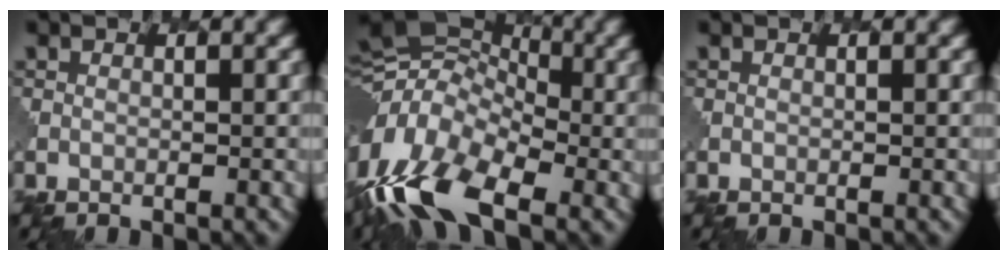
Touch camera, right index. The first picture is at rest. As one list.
[{"total": 14.9, "force": [-4.6, 8.3, 11.5], "torque": [-0.239, 0.005, -0.093]}, {"total": 0.0}]